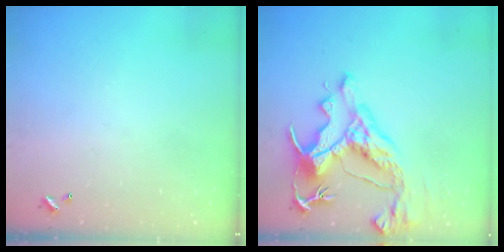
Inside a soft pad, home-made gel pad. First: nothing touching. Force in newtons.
{"total": 10.7, "press": 10.5, "slide": 2.2}